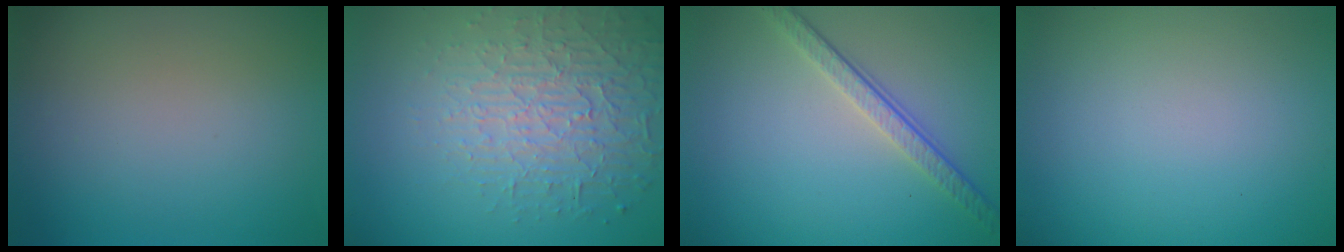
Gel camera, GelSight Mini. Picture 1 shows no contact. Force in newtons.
{"total": 4.6, "press": 4.1, "slide": 2.2}
{"total": 3.4, "press": 2.5, "slide": 2.4}
{"total": 0.0}